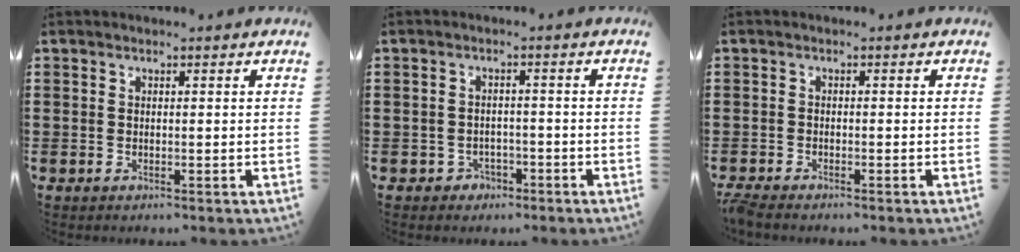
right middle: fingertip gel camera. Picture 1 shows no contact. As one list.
[{"total": 2.0, "force": [-1.6, 1.2, 0.1], "torque": [-0.012, 0.001, -0.038]}, {"total": 1.5, "force": [-1.4, 0.1, 0.5], "torque": [-0.018, -0.007, -0.029]}]